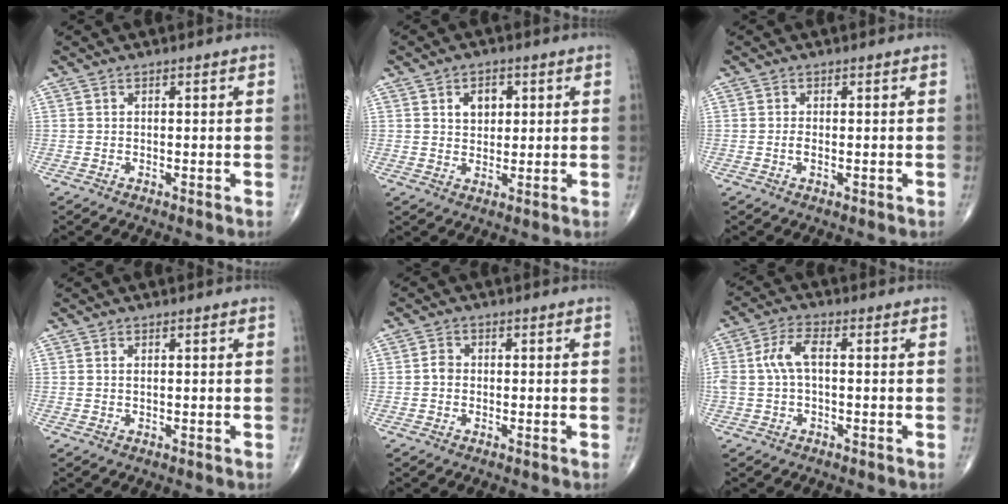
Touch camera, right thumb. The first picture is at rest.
{"total": 4.8, "force": [1.6, 3.4, 2.9], "torque": [-0.025, -0.007, 0.025]}
{"total": 1.4, "force": [-0.2, 0.6, 1.3], "torque": [-0.026, -0.002, -0.005]}
{"total": 0.5, "force": [0.2, 0.1, 0.4], "torque": [-0.010, 0.001, 0.004]}
{"total": 1.8, "force": [-0.3, 1.5, 0.9], "torque": [-0.009, 0.006, -0.008]}
{"total": 6.2, "force": [0.3, 3.0, 5.4], "torque": [-0.131, 0.022, 0.003]}